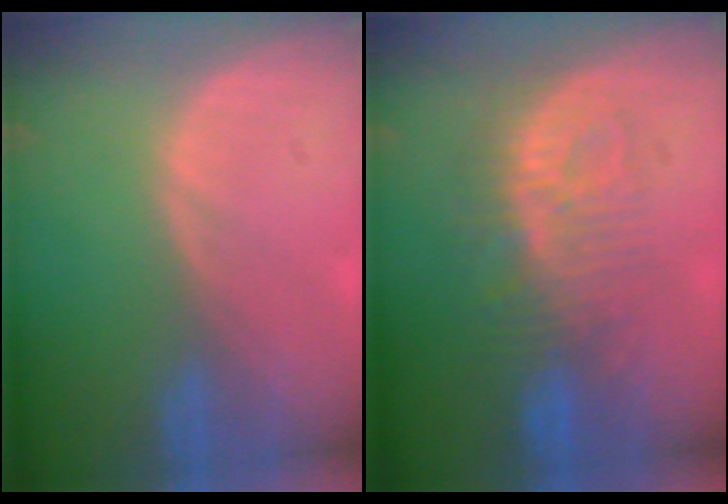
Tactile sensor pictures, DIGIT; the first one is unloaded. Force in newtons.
{"total": 9.4, "press": 8.5, "slide": 3.9}